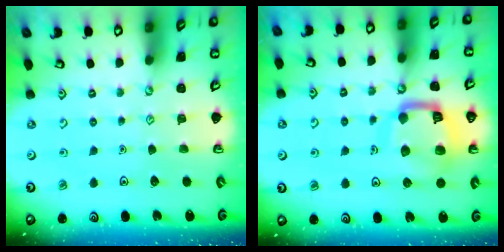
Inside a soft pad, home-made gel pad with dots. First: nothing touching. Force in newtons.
{"total": 14.8, "press": 14.7, "slide": 1.6}